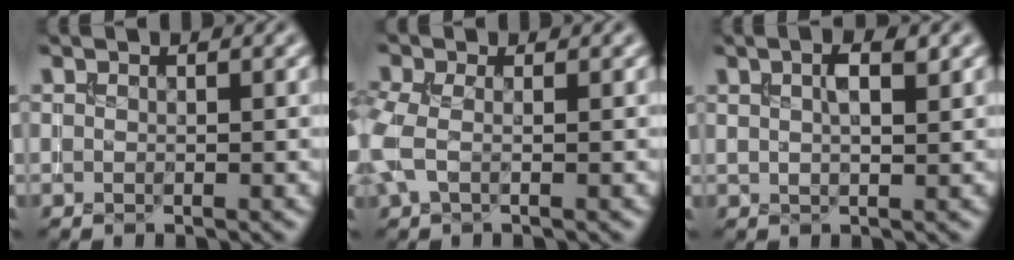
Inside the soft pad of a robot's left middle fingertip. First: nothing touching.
{"total": 3.0, "force": [-0.4, 1.7, 2.5], "torque": [-0.079, 0.001, -0.018]}
{"total": 2.5, "force": [1.1, 0.7, 2.2], "torque": [-0.041, 0.004, 0.019]}